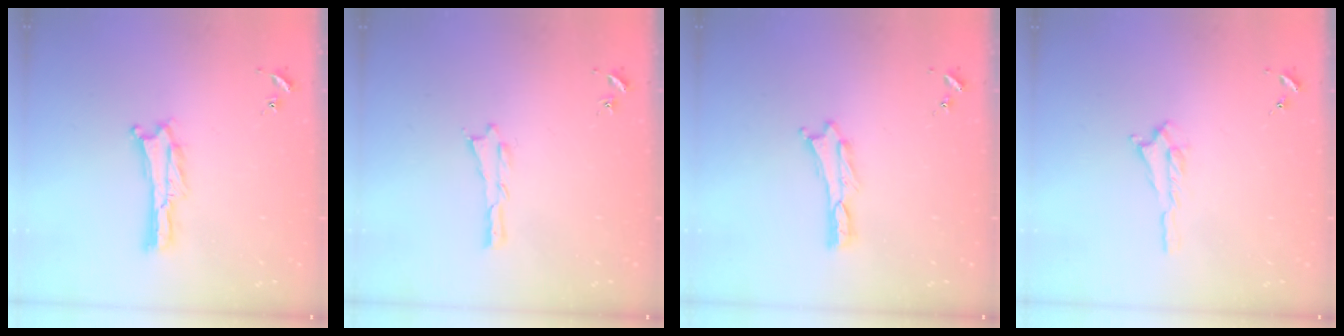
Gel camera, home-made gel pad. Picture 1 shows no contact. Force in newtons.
{"total": 0.0}
{"total": 0.0}
{"total": 0.7, "press": 0.7, "slide": 0.2}